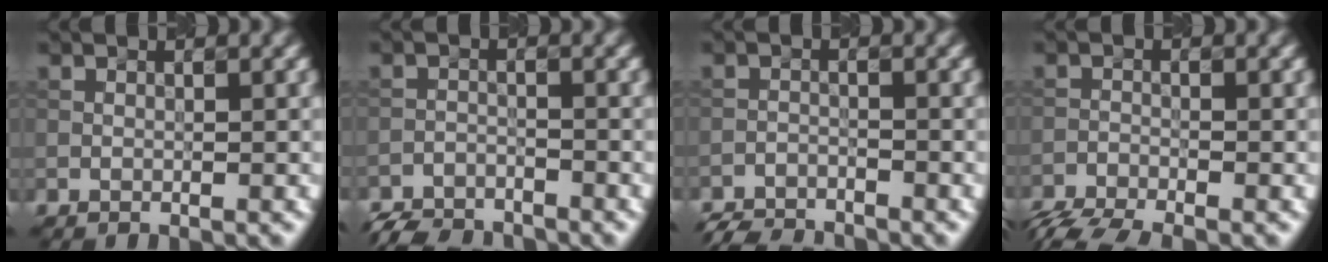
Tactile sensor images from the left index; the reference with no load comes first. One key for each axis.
{"total": 4.3, "fx": -4.1, "fy": 0.9, "fz": 0.6, "tx": -0.011, "ty": -0.011, "tz": -0.082}
{"total": 3.6, "fx": -3.5, "fy": 0.4, "fz": 0.4, "tx": -0.012, "ty": -0.009, "tz": -0.072}
{"total": 5.1, "fx": -4.6, "fy": 0.8, "fz": 2.2, "tx": -0.050, "ty": -0.026, "tz": -0.088}